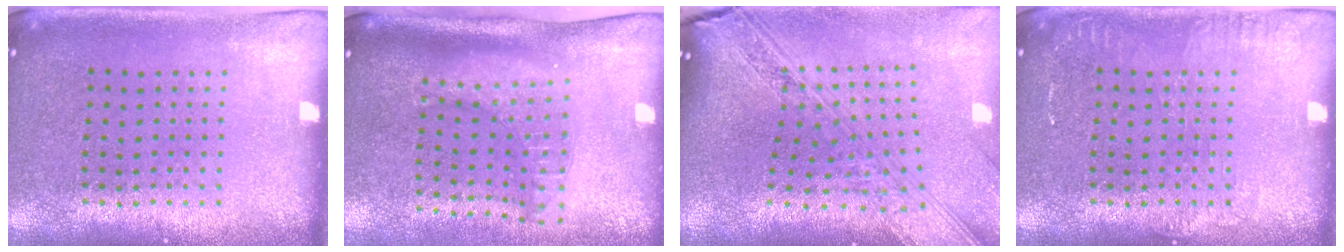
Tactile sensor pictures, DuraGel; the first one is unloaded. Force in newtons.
{"total": 2.1, "press": 1.6, "slide": 1.5}
{"total": 3.8, "press": 2.8, "slide": 2.6}
{"total": 1.3, "press": 1.2, "slide": 0.2}